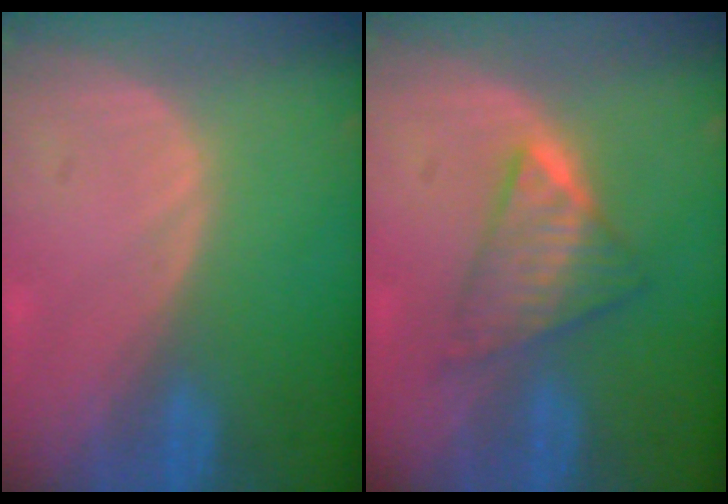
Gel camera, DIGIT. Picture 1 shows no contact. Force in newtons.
{"total": 5.8, "press": 5.8, "slide": 0.7}